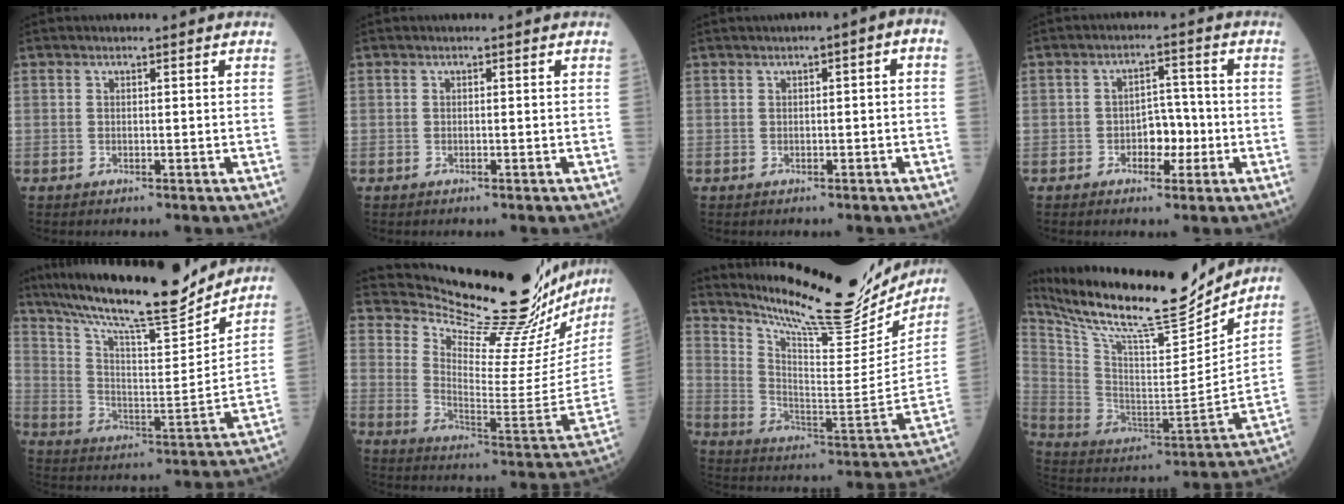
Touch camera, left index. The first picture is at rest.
{"total": 0.0}
{"total": 2.7, "force": [0.1, 0.5, 2.7], "torque": [-0.031, 0.011, -0.002]}
{"total": 4.4, "force": [-1.6, 2.6, 3.2], "torque": [-0.042, 0.008, -0.028]}
{"total": 20.3, "force": [18.1, 1.3, 9.1], "torque": [-0.169, -0.018, 0.288]}
{"total": 25.7, "force": [23.7, 1.0, 9.9], "torque": [-0.160, -0.127, 0.320]}
{"total": 23.2, "force": [21.0, 3.9, 9.0], "torque": [-0.156, -0.055, 0.302]}
{"total": 24.3, "force": [21.9, 3.1, 10.1], "torque": [-0.209, -0.046, 0.352]}